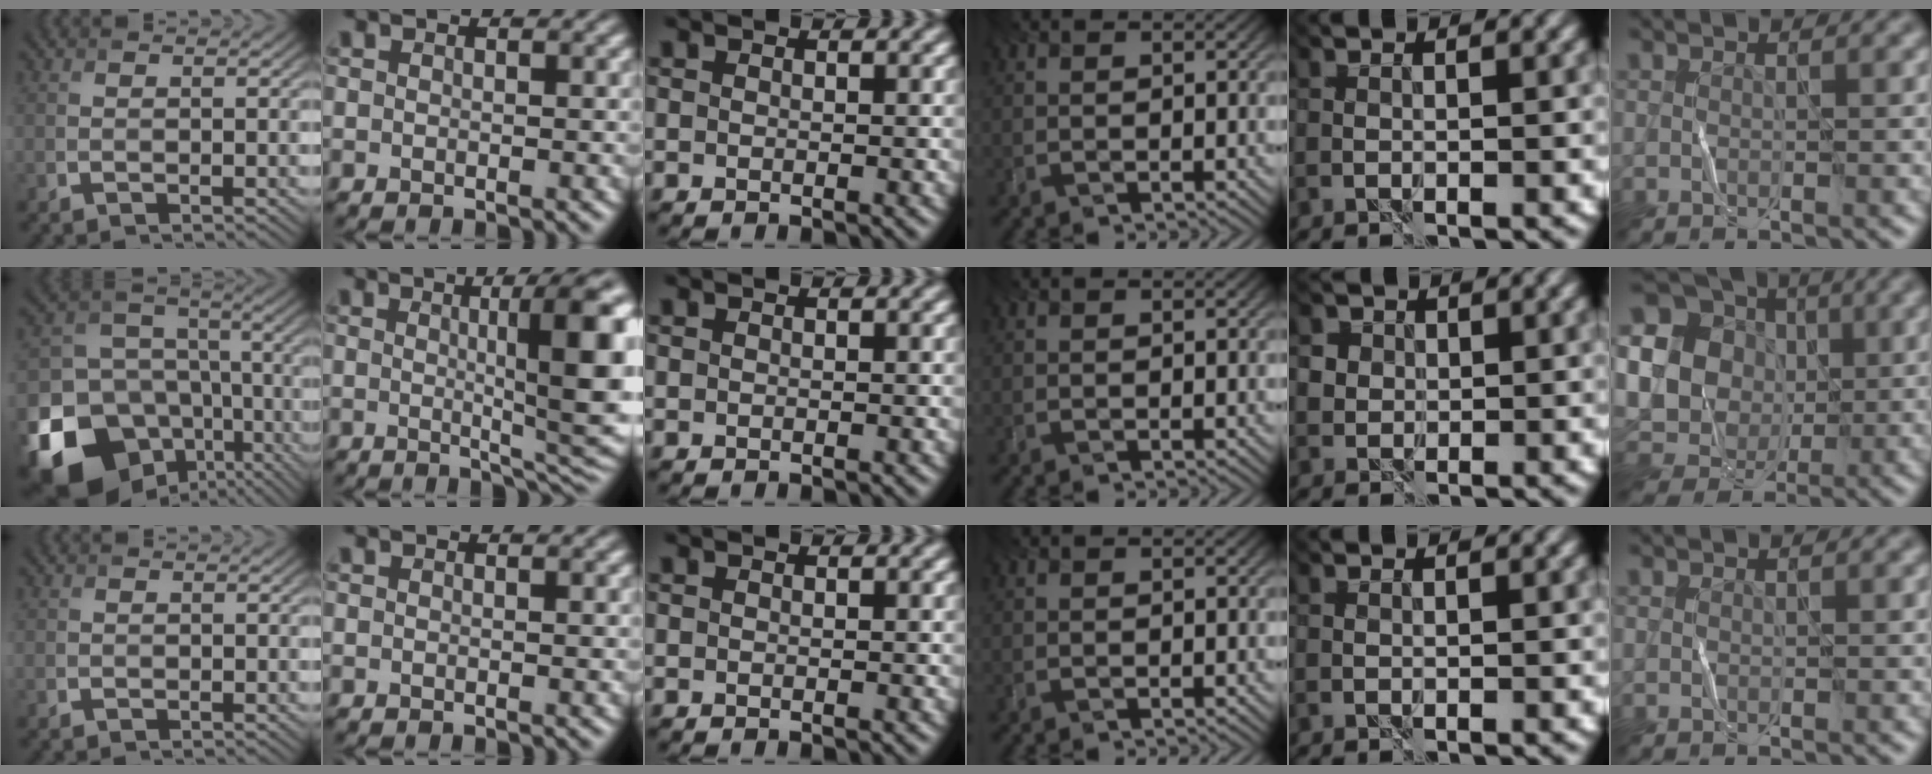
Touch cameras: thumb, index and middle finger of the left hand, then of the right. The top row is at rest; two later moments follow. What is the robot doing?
{"motion": "fold", "object": "bandana"}